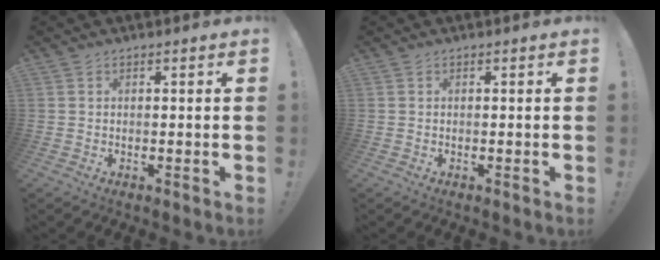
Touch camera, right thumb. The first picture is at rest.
{"total": 0.0}